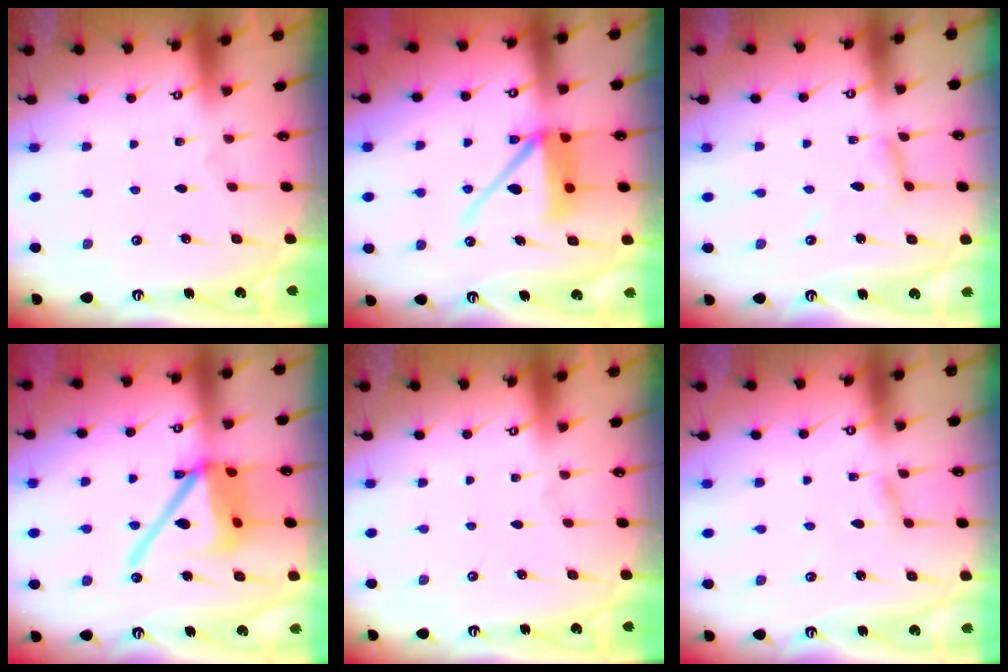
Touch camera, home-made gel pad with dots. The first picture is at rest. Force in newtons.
{"total": 12.1, "press": 11.9, "slide": 1.8}
{"total": 4.7, "press": 4.6, "slide": 0.4}
{"total": 17.1, "press": 16.9, "slide": 2.6}
{"total": 0.0}
{"total": 1.6, "press": 1.6, "slide": 0.2}